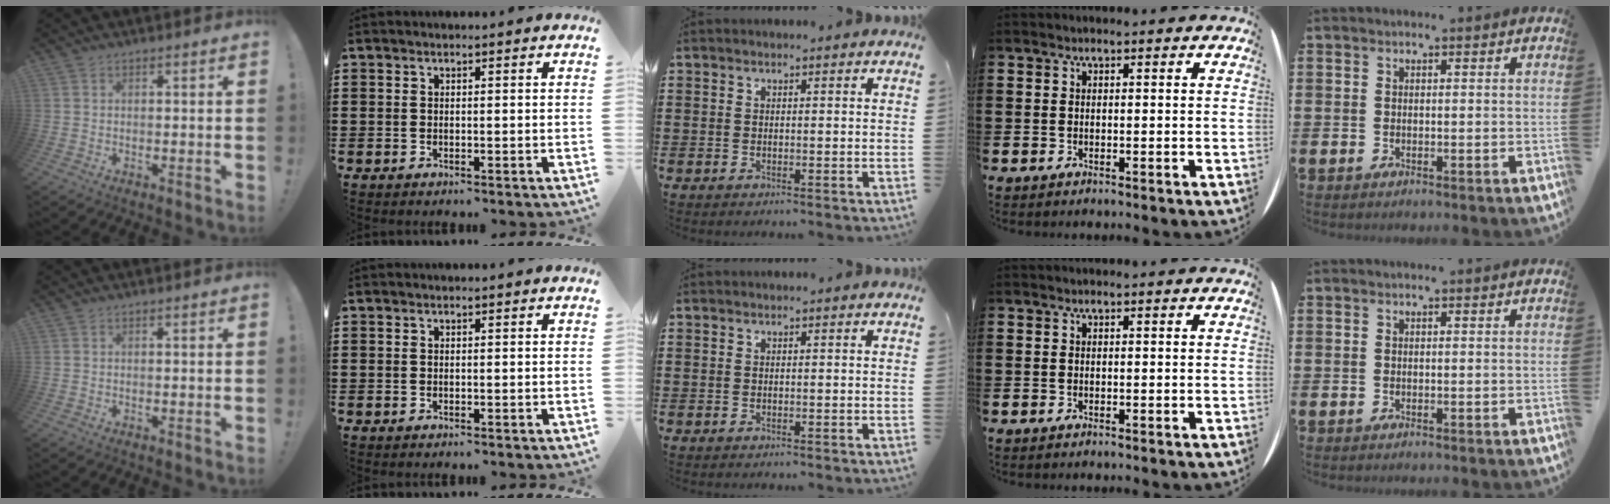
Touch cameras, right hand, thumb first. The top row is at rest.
{}